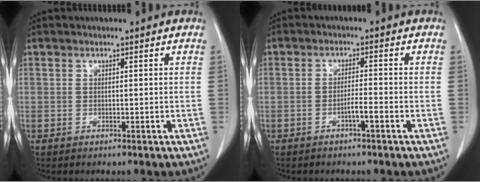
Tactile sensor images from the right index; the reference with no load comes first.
{"total": 2.2, "force": [-1.2, -0.1, 1.9], "torque": [-0.029, 0.002, -0.021]}